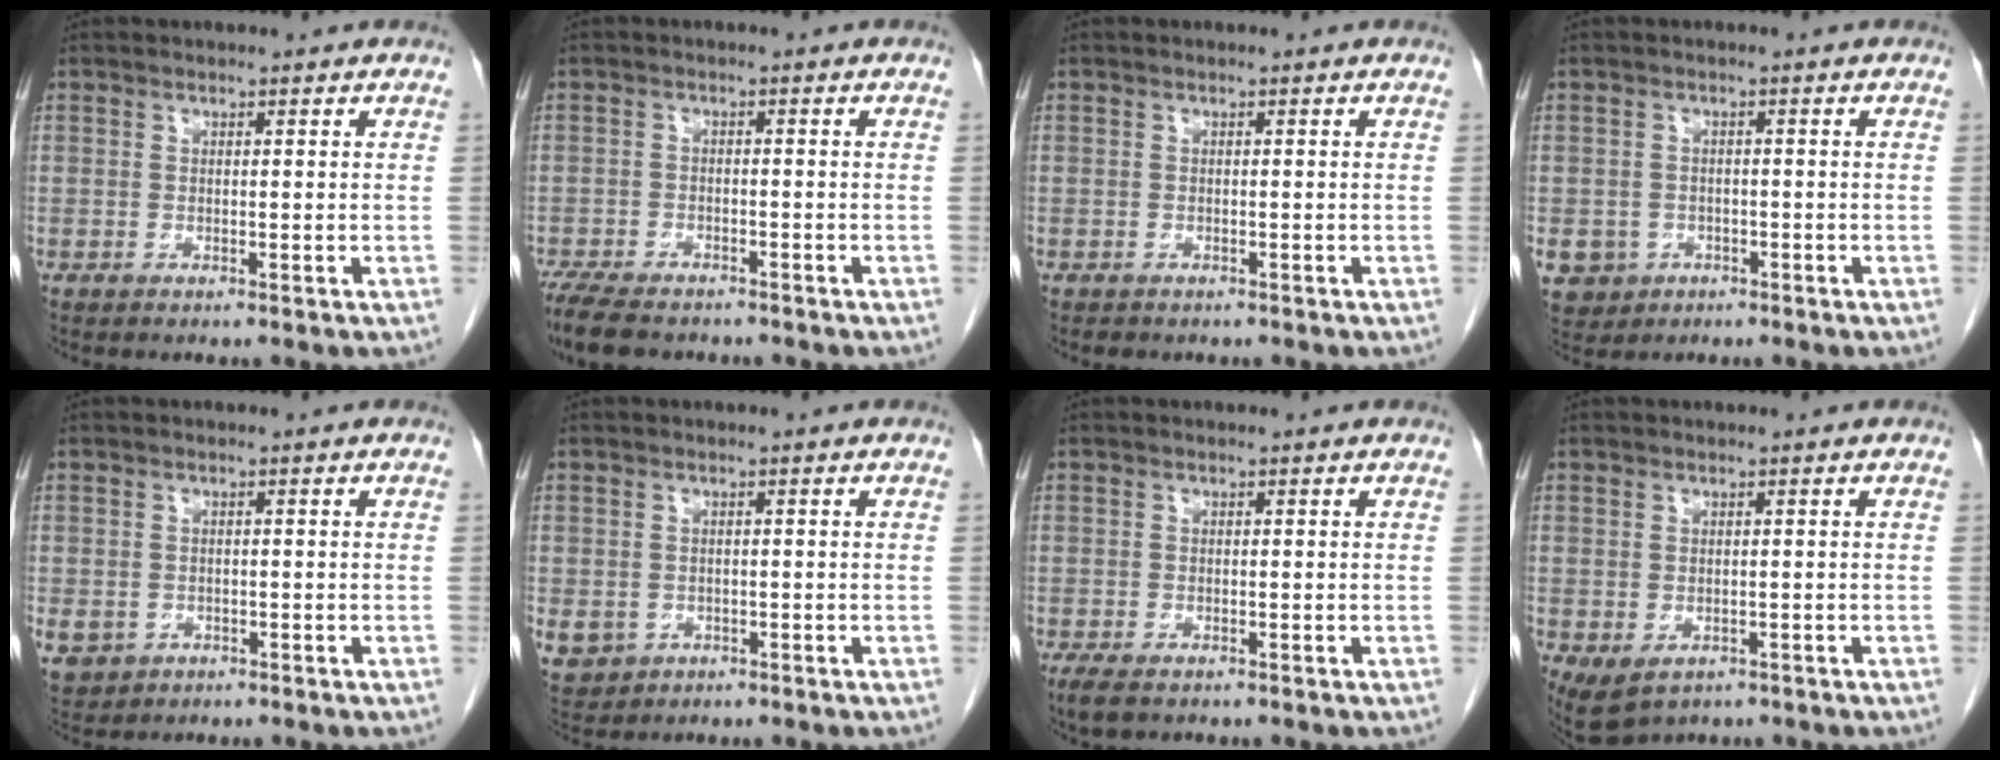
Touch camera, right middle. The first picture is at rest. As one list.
[{"total": 9.3, "force": [-7.6, 3.4, 4.3], "torque": [-0.082, -0.014, -0.118]}, {"total": 1.3, "force": [-1.1, 0.7, 0.4], "torque": [-0.014, -0.003, -0.012]}, {"total": 6.3, "force": [-2.8, 5.5, 1.4], "torque": [-0.036, 0.002, -0.039]}, {"total": 7.6, "force": [-2.9, 6.6, 2.6], "torque": [-0.082, -0.003, -0.036]}, {"total": 7.3, "force": [-2.6, 6.4, 2.4], "torque": [-0.073, -0.003, -0.032]}, {"total": 3.0, "force": [-2.0, 1.4, 1.8], "torque": [-0.041, -0.009, -0.030]}, {"total": 5.1, "force": [-2.4, 3.4, 2.8], "torque": [-0.052, -0.008, -0.029]}]